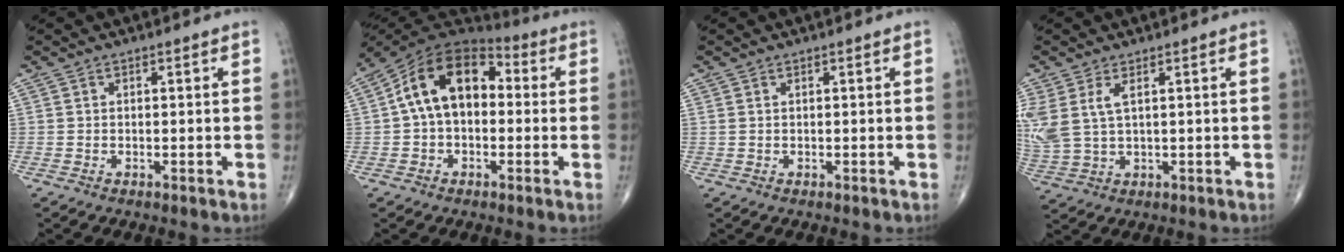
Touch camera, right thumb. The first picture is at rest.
{"total": 15.3, "force": [1.3, 9.9, 11.5], "torque": [-0.172, 0.044, 0.008]}
{"total": 0.7, "force": [0.3, 0.4, 0.5], "torque": [-0.012, 0.008, 0.009]}
{"total": 9.2, "force": [2.8, 4.8, 7.4], "torque": [-0.192, 0.000, 0.070]}